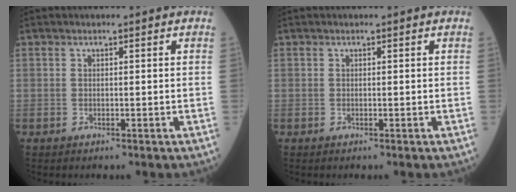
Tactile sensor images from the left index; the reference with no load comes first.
{"total": 0.0}